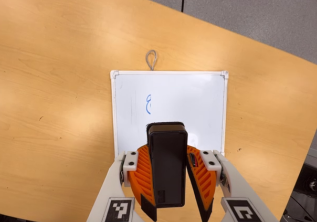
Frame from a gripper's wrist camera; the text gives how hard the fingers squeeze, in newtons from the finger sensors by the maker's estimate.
{"total": 8.9, "left": 9.3, "right": 8.6}